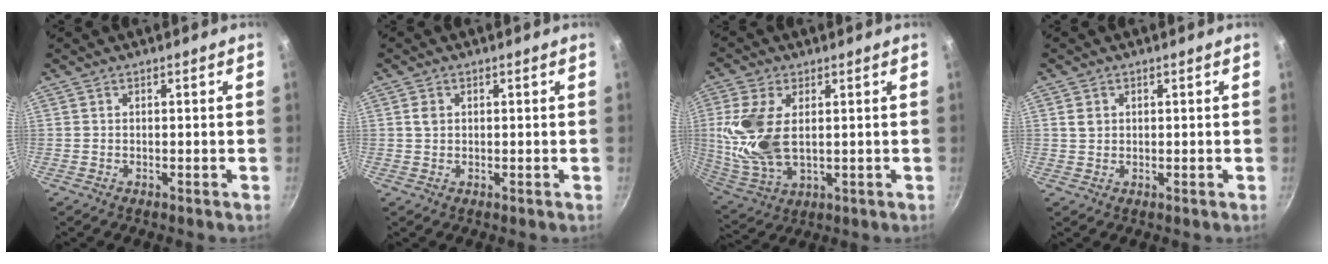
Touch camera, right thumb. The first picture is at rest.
{"total": 1.7, "force": [0.4, 1.3, 1.0], "torque": [-0.017, -0.001, 0.009]}
{"total": 14.0, "force": [1.5, 7.8, 11.5], "torque": [-0.253, -0.008, 0.041]}
{"total": 2.0, "force": [0.6, 1.6, 1.0], "torque": [-0.014, -0.003, 0.014]}